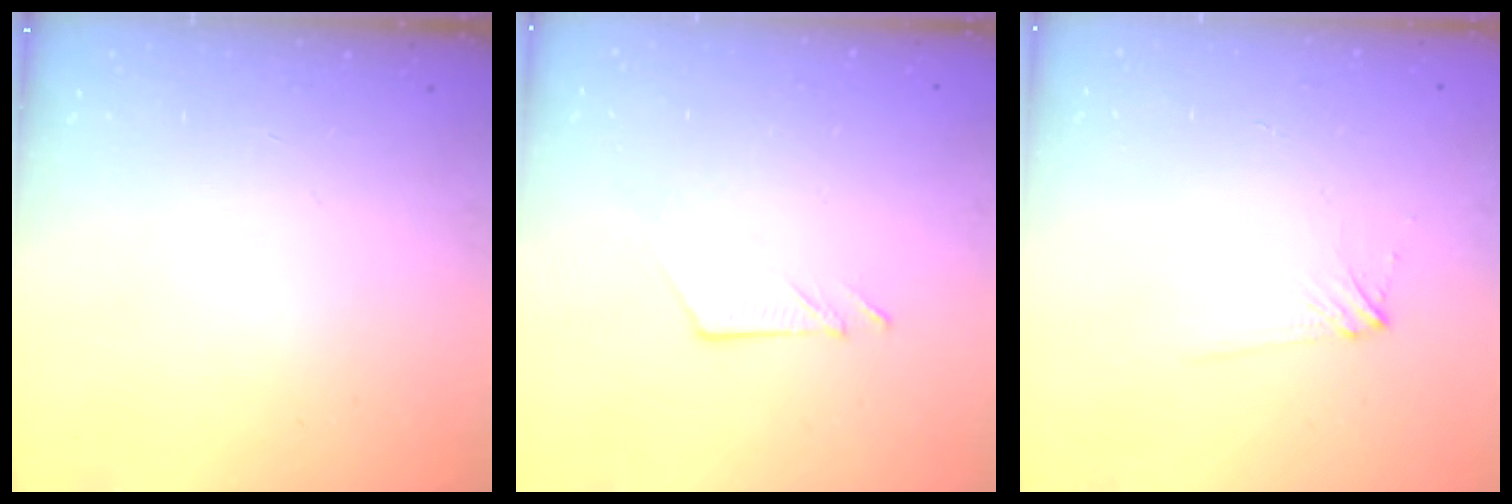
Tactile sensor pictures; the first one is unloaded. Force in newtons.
{"total": 5.6, "press": 5.6, "slide": 0.5}
{"total": 4.5, "press": 4.5, "slide": 0.4}